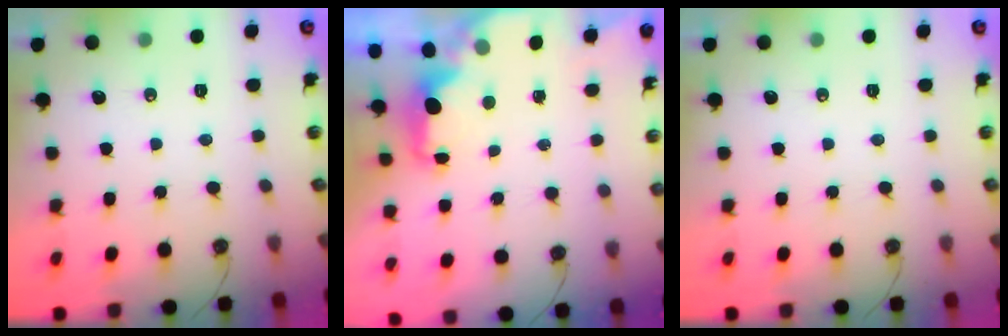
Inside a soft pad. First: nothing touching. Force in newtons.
{"total": 2.2, "press": 2.1, "slide": 0.8}
{"total": 0.0}